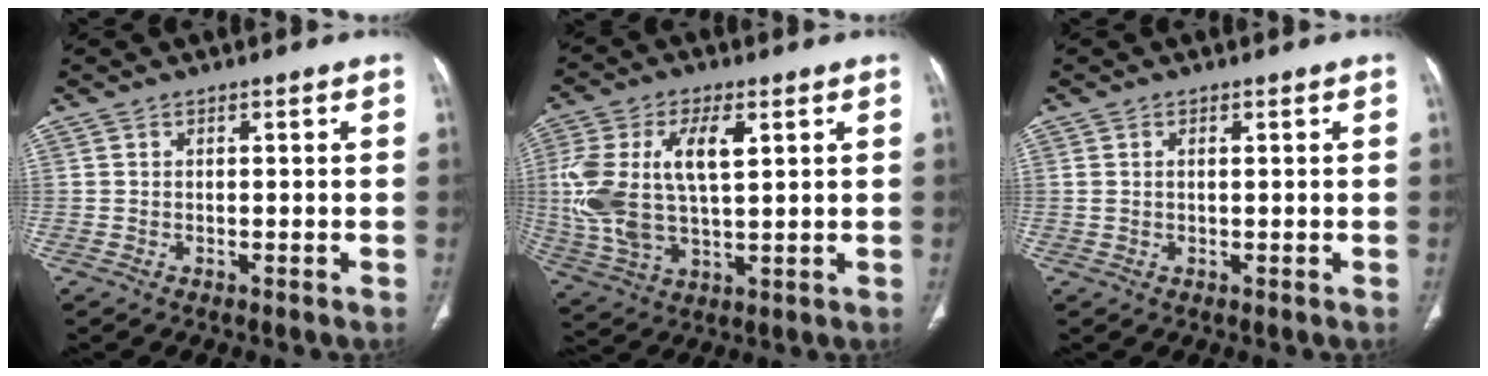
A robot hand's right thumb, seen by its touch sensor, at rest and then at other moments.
{"total": 16.0, "force": [3.0, 7.9, 13.6], "torque": [-0.299, 0.006, 0.064]}
{"total": 1.2, "force": [0.2, 0.5, 1.0], "torque": [-0.033, 0.009, 0.009]}